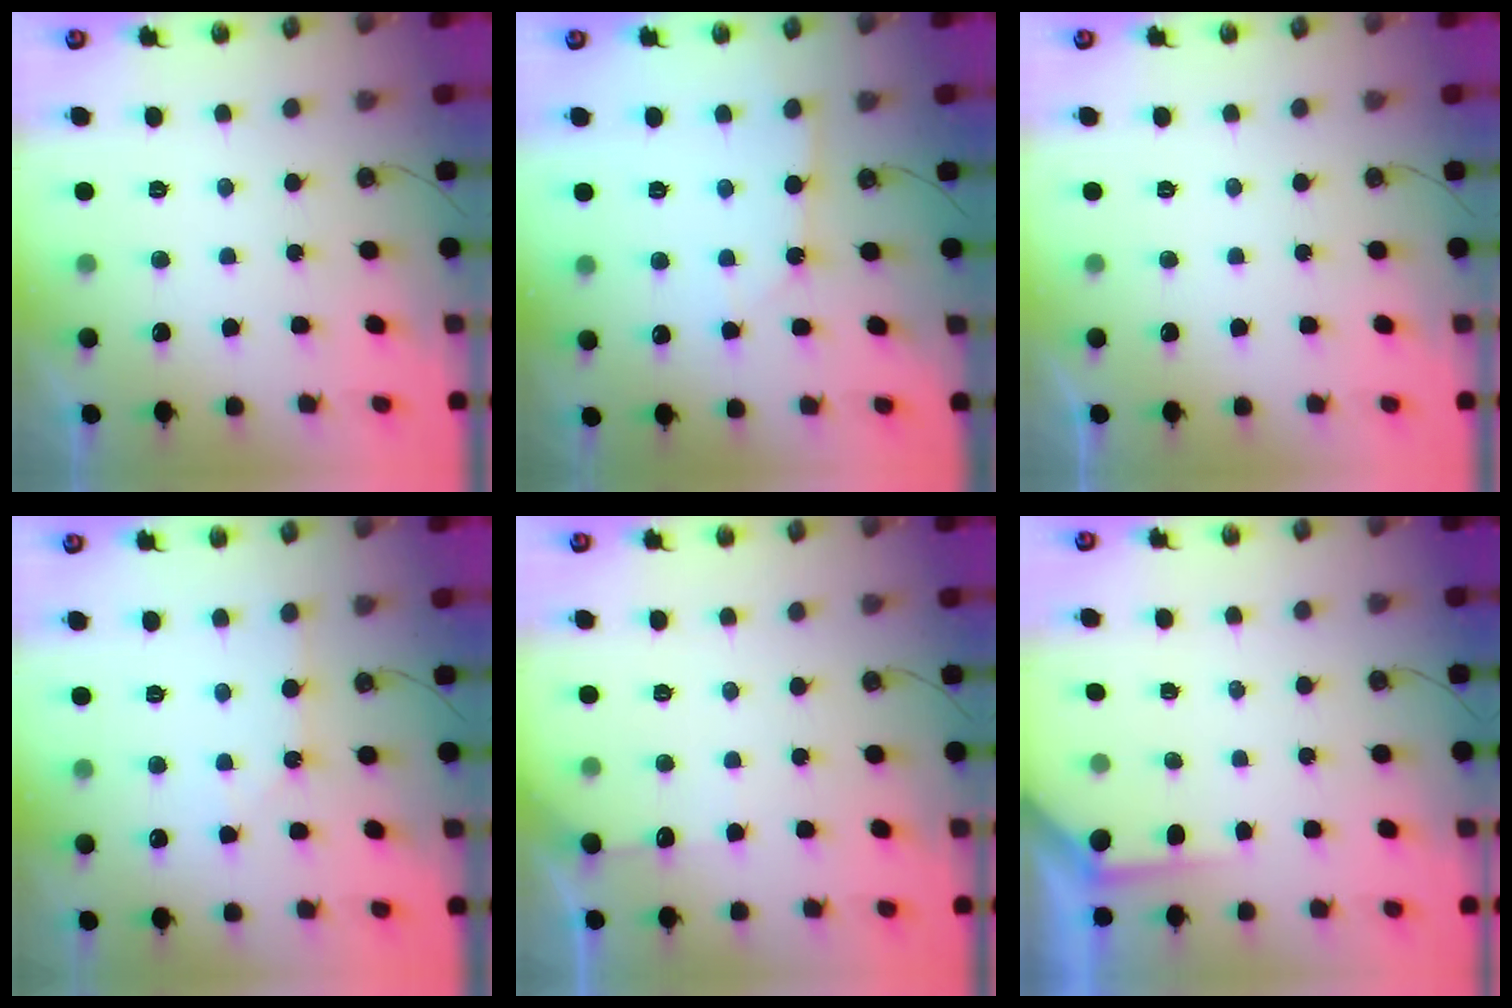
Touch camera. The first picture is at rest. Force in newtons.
{"total": 3.2, "press": 3.2, "slide": 0.3}
{"total": 0.0}
{"total": 1.5, "press": 1.5, "slide": 0.2}
{"total": 2.9, "press": 2.8, "slide": 0.4}
{"total": 1.8, "press": 1.8, "slide": 0.3}